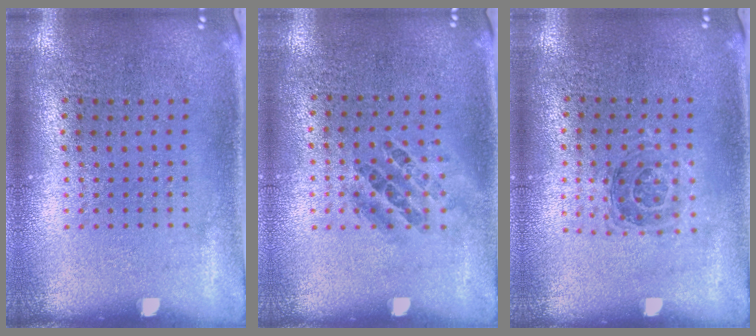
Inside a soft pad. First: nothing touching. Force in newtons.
{"total": 0.9, "press": 0.6, "slide": 0.6}
{"total": 1.1, "press": 1.0, "slide": 0.3}